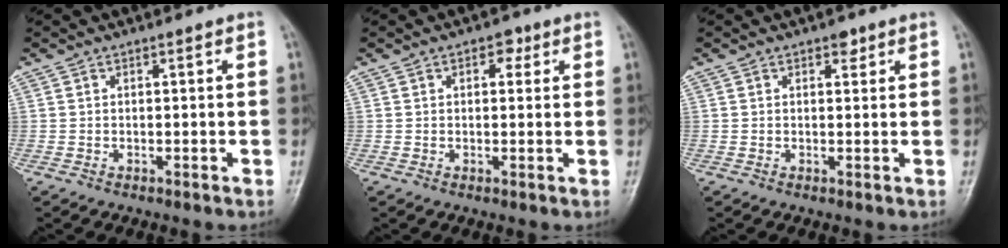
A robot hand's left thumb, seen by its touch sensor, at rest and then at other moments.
{"total": 2.8, "force": [1.3, 1.8, 1.8], "torque": [-0.006, 0.000, 0.012]}
{"total": 1.7, "force": [1.1, 1.0, 0.8], "torque": [0.000, -0.004, 0.011]}